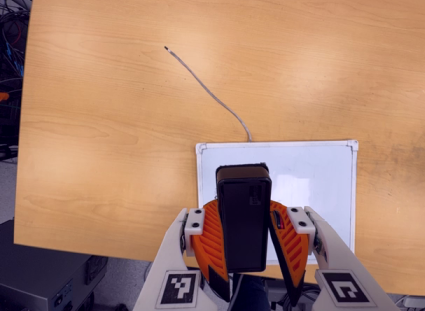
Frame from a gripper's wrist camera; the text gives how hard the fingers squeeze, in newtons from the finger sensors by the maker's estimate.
{"total": 9.9, "left": 10.0, "right": 9.8}